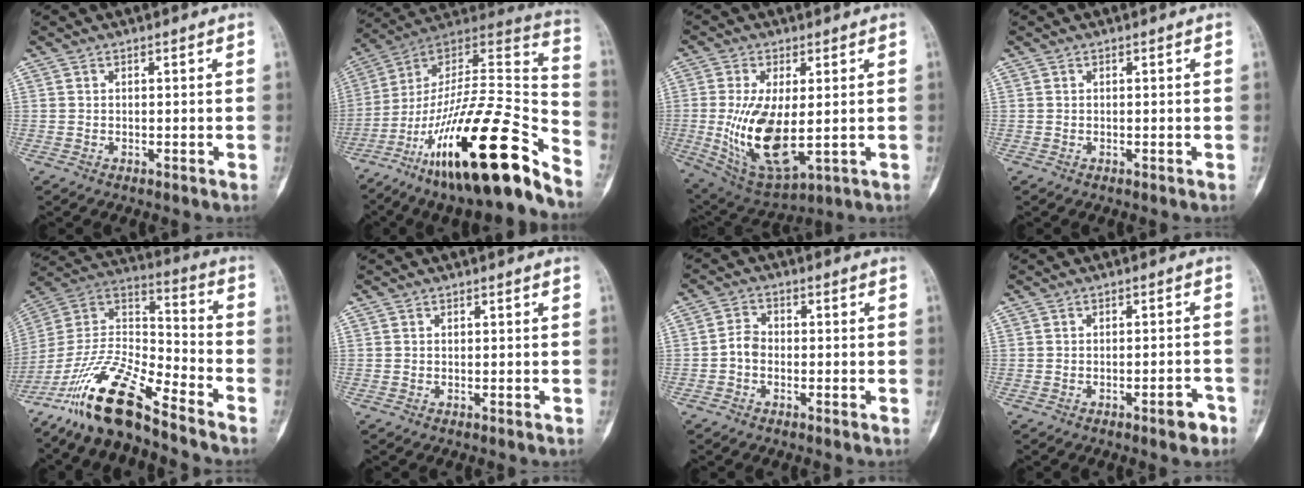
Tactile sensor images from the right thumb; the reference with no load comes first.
{"total": 31.0, "force": [-19.3, 6.5, 23.4], "torque": [-0.345, 0.078, -0.319]}
{"total": 14.6, "force": [-1.0, 6.6, 13.0], "torque": [-0.244, -0.021, 0.005]}
{"total": 0.0}
{"total": 17.6, "force": [-13.3, 3.8, 10.9], "torque": [-0.204, 0.080, -0.254]}
{"total": 0.0}
{"total": 3.1, "force": [-0.9, 2.3, 1.8], "torque": [-0.024, 0.011, -0.027]}
{"total": 3.2, "force": [-2.0, 0.9, 2.4], "torque": [-0.026, 0.015, -0.025]}